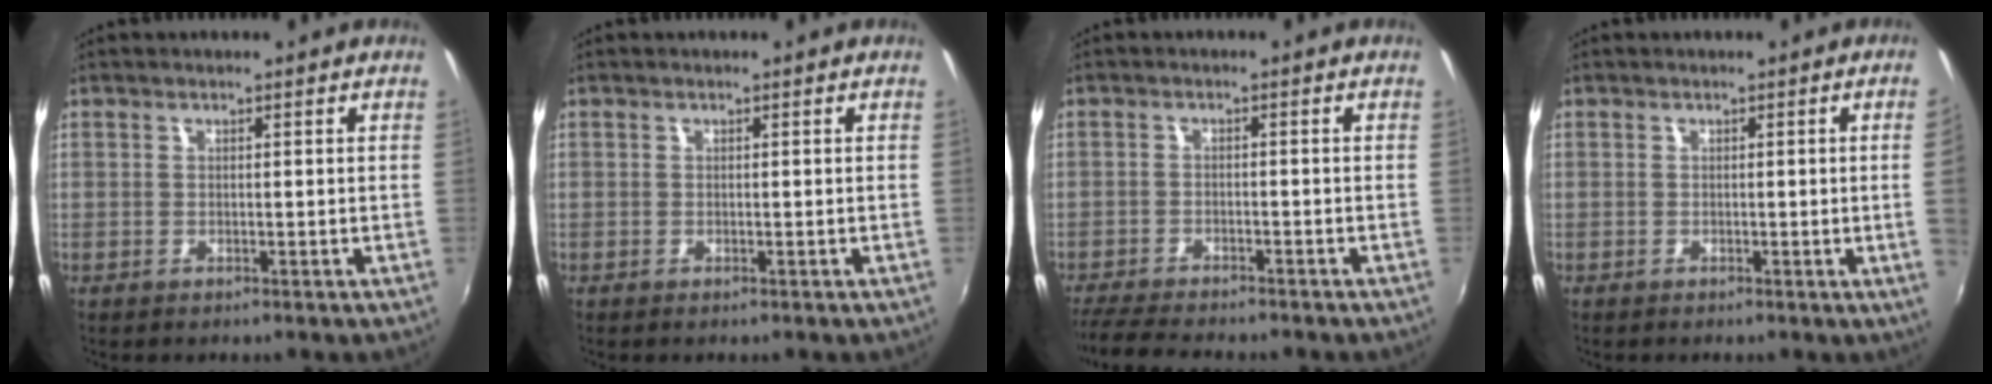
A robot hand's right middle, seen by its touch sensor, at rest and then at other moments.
{"total": 0.0}
{"total": 8.6, "force": [-7.8, 1.3, 3.5], "torque": [-0.092, -0.025, -0.131]}
{"total": 3.0, "force": [0.1, -1.8, 2.4], "torque": [-0.030, -0.014, 0.005]}